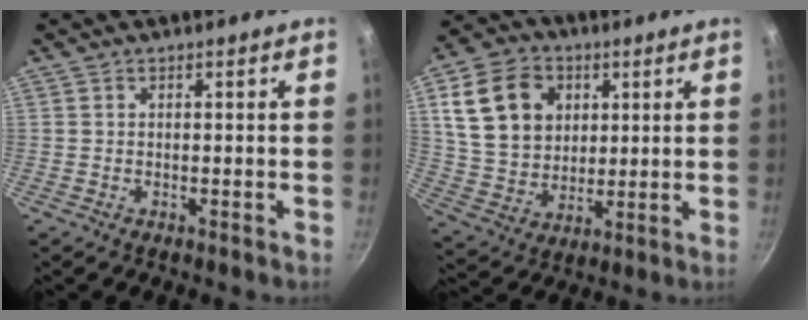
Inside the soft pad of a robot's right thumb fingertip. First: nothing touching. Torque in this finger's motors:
{"motor_torque": [-0.70, 2.48, -0.03, 0.24, 0.14]}